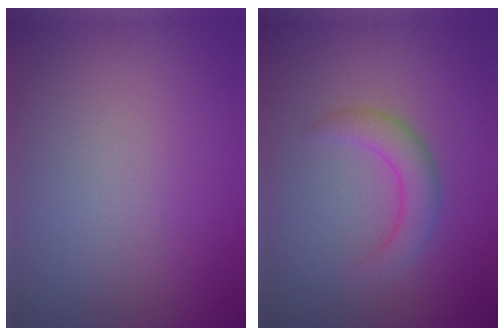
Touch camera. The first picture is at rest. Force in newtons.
{"total": 2.8, "press": 2.8, "slide": 0.3}